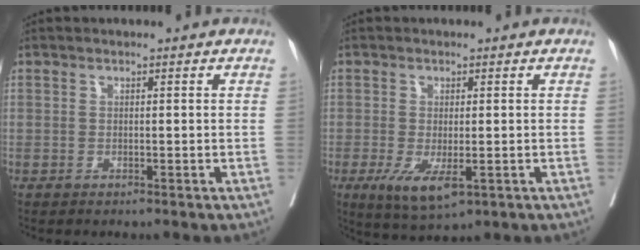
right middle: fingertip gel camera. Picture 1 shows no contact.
{"total": 6.3, "force": [-2.4, 2.1, 5.4], "torque": [-0.096, -0.019, -0.030]}